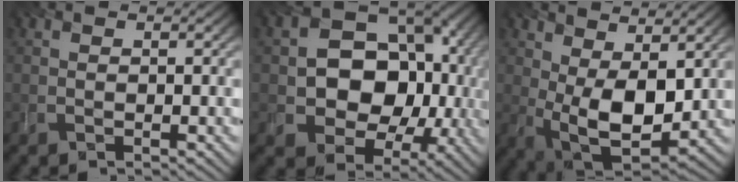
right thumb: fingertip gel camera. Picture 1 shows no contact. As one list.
[{"total": 13.7, "force": [0.4, 10.9, 8.4], "torque": [-0.118, -0.019, 0.006]}, {"total": 10.1, "force": [1.8, 5.3, 8.5], "torque": [-0.175, -0.011, 0.036]}]